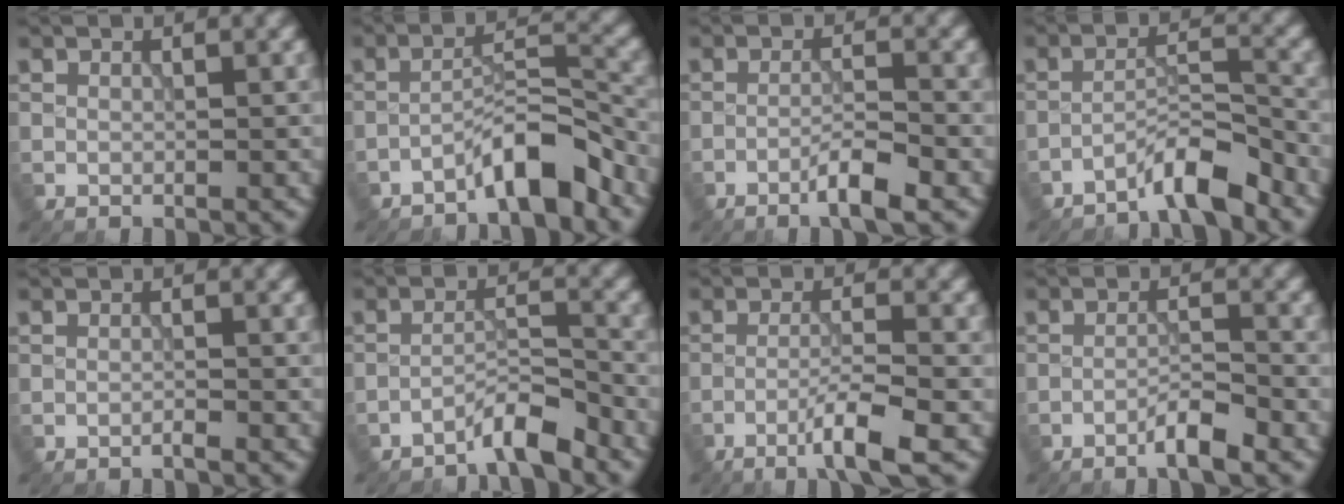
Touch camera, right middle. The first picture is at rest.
{"total": 5.0, "force": [-3.7, 0.9, 3.3], "torque": [-0.050, 0.019, -0.069]}
{"total": 3.3, "force": [-2.0, 0.2, 2.6], "torque": [-0.045, 0.007, -0.042]}
{"total": 4.2, "force": [-3.5, 0.5, 2.3], "torque": [-0.036, 0.012, -0.071]}
{"total": 0.6, "force": [-0.5, 0.0, 0.3], "torque": [-0.005, 0.003, -0.012]}
{"total": 3.4, "force": [-2.9, 0.3, 1.7], "torque": [-0.024, 0.012, -0.058]}
{"total": 4.1, "force": [-2.3, 0.1, 3.4], "torque": [-0.057, 0.008, -0.053]}
{"total": 2.8, "force": [-2.0, 0.2, 2.0], "torque": [-0.033, 0.007, -0.040]}